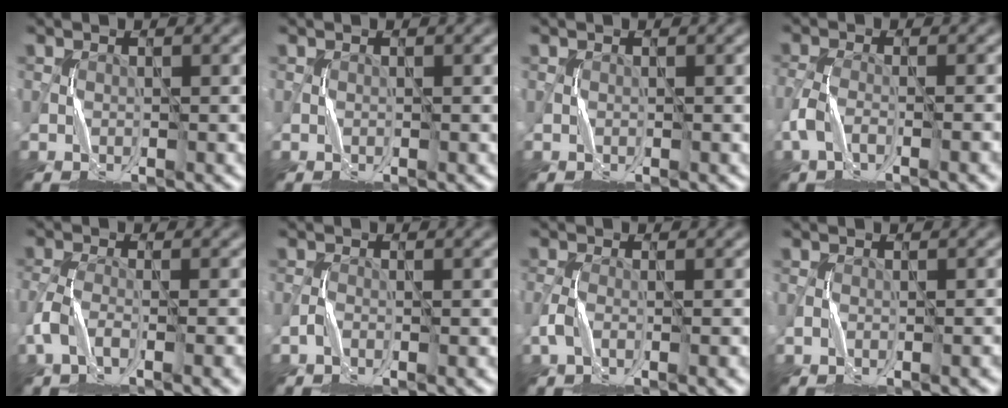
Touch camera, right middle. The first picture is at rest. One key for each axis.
{"total": 0.0}
{"total": 0.0}
{"total": 4.0, "fx": -2.0, "fy": 1.4, "fz": 3.1, "tx": -0.073, "ty": -0.005, "tz": -0.042}
{"total": 4.5, "fx": -2.3, "fy": 1.6, "fz": 3.6, "tx": -0.081, "ty": -0.006, "tz": -0.047}
{"total": 1.3, "fx": -1.1, "fy": 0.3, "fz": 0.5, "tx": -0.013, "ty": 0.003, "tz": -0.022}
{"total": 2.7, "fx": -1.4, "fy": 0.8, "fz": 2.1, "tx": -0.049, "ty": -0.001, "tz": -0.029}
{"total": 1.3, "fx": -1.0, "fy": 0.2, "fz": 0.9, "tx": -0.017, "ty": 0.002, "tz": -0.016}